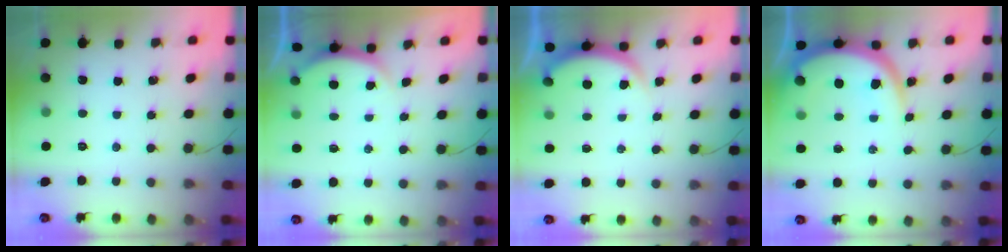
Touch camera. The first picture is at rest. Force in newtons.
{"total": 2.9, "press": 2.2, "slide": 1.8}
{"total": 2.9, "press": 2.8, "slide": 0.5}
{"total": 12.0, "press": 12.0, "slide": 1.2}